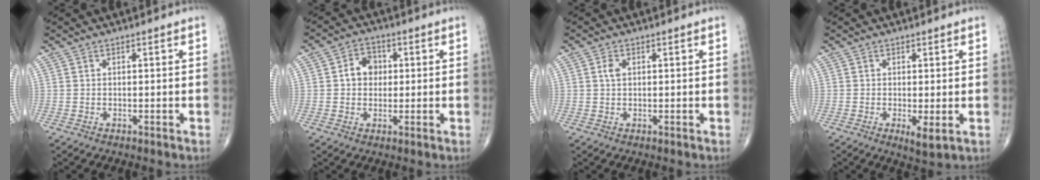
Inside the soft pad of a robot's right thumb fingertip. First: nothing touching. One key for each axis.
{"total": 5.6, "fx": 0.8, "fy": 4.8, "fz": 2.9, "tx": -0.019, "ty": 0.008, "tz": 0.006}
{"total": 1.7, "fx": 0.4, "fy": 1.1, "fz": 1.2, "tx": -0.025, "ty": 0.002, "tz": 0.007}
{"total": 3.0, "fx": -0.5, "fy": 0.8, "fz": 2.9, "tx": -0.051, "ty": -0.012, "tz": -0.008}